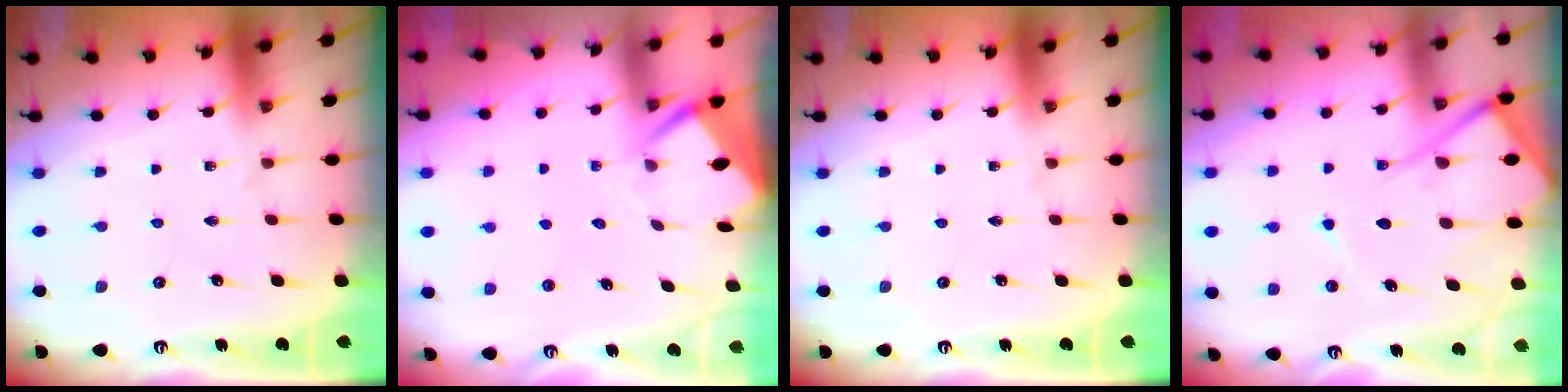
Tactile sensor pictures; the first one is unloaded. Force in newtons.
{"total": 3.2, "press": 3.2, "slide": 0.3}
{"total": 0.0}
{"total": 13.5, "press": 13.4, "slide": 1.4}